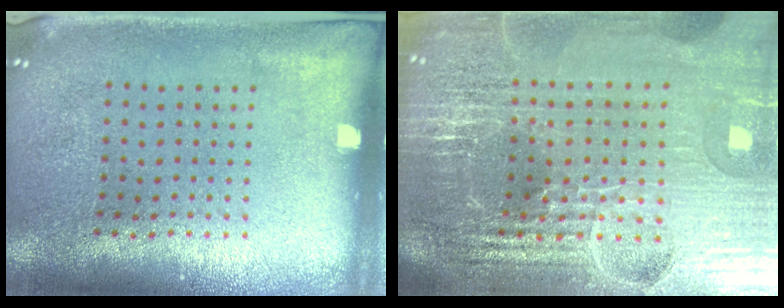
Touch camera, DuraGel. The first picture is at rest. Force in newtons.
{"total": 6.8, "press": 5.9, "slide": 3.2}